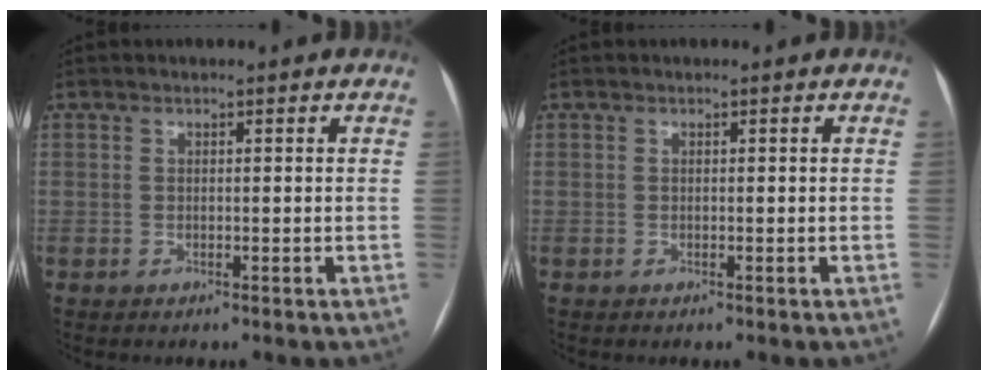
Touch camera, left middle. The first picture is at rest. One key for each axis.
{"total": 0.0}